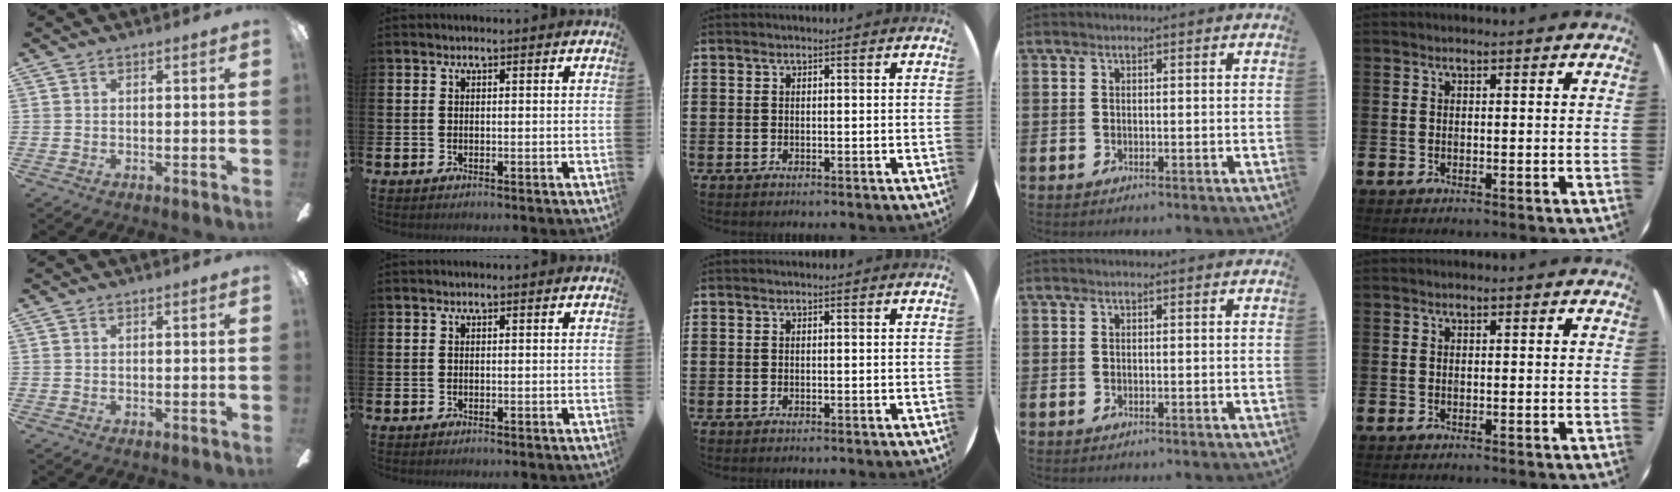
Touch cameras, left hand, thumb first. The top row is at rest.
{}